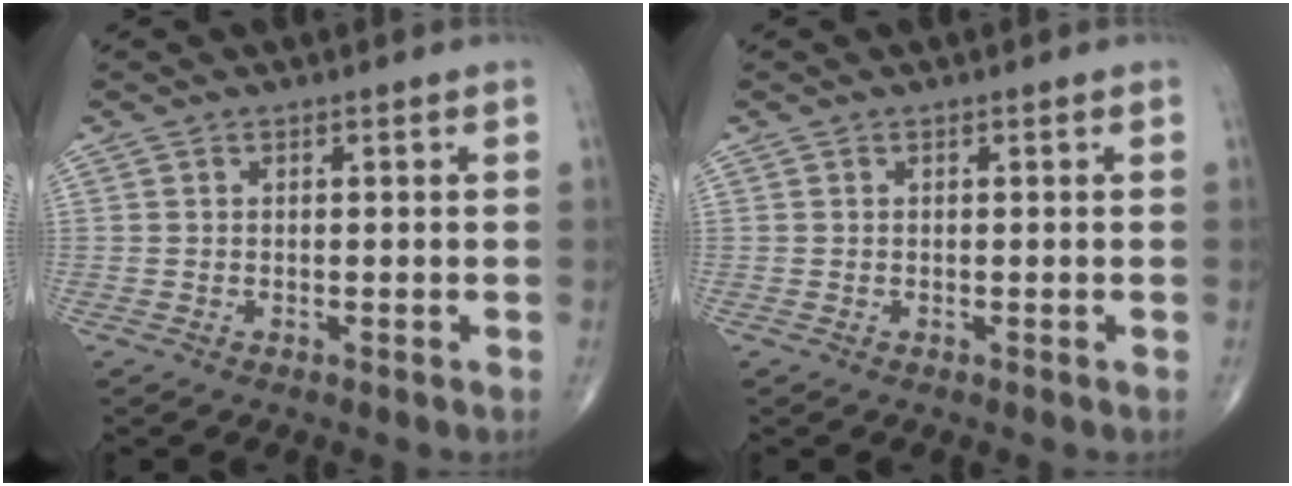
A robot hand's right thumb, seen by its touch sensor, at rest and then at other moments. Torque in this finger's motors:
{"motor_torque": [0.00, 0.00, -0.06, -0.07, 0.00]}